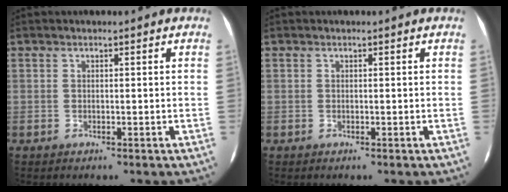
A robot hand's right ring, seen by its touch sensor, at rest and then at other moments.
{"total": 0.0}